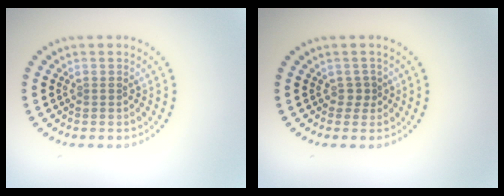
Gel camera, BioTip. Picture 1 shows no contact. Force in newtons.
{"total": 1.0, "press": 0.8, "slide": 0.5}